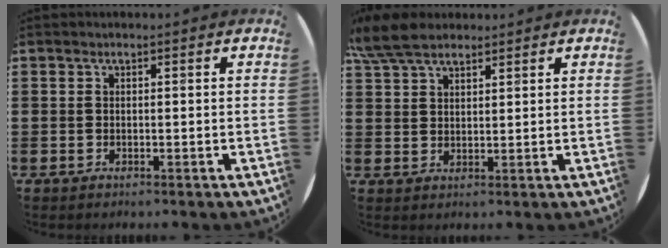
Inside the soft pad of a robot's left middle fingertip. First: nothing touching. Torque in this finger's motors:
{"motor_torque": [0.94, -0.86, 0.31, 0.04]}